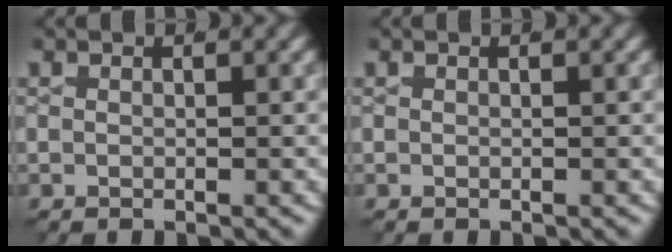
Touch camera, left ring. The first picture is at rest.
{"total": 0.0}